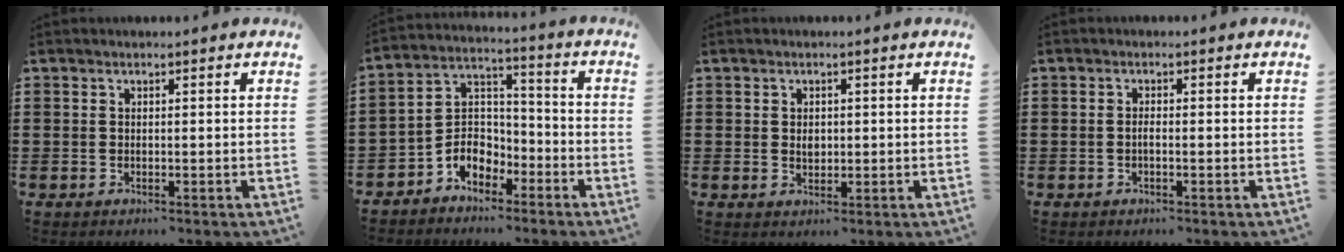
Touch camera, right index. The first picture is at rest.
{"total": 5.9, "force": [-3.7, 4.2, 1.9], "torque": [-0.051, 0.007, -0.078]}
{"total": 1.8, "force": [0.2, 1.2, 1.3], "torque": [-0.018, 0.003, 0.001]}
{"total": 1.0, "force": [-0.4, 0.2, 0.9], "torque": [-0.019, -0.003, -0.006]}